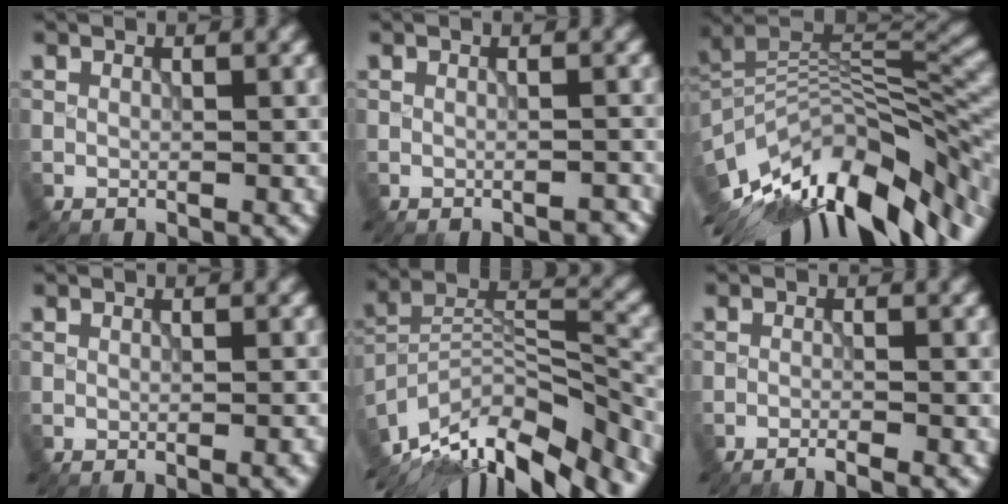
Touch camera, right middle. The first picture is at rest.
{"total": 1.0, "force": [-0.9, 0.2, 0.5], "torque": [-0.005, 0.002, -0.012]}
{"total": 15.0, "force": [-8.2, 5.4, 11.3], "torque": [-0.208, 0.004, -0.136]}
{"total": 1.1, "force": [-0.5, 0.2, 1.0], "torque": [-0.012, 0.000, -0.006]}
{"total": 14.0, "force": [-10.9, 4.6, 7.4], "torque": [-0.148, 0.015, -0.175]}
{"total": 2.1, "force": [-1.9, 0.0, 1.0], "torque": [-0.017, 0.002, -0.038]}